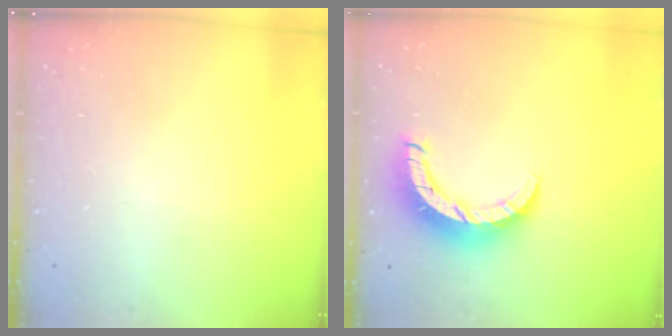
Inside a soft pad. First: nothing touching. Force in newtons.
{"total": 9.7, "press": 9.7, "slide": 0.2}